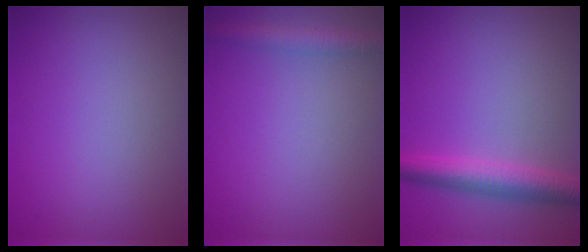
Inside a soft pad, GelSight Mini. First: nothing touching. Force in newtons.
{"total": 2.4, "press": 2.4, "slide": 0.1}
{"total": 4.1, "press": 4.1, "slide": 0.0}